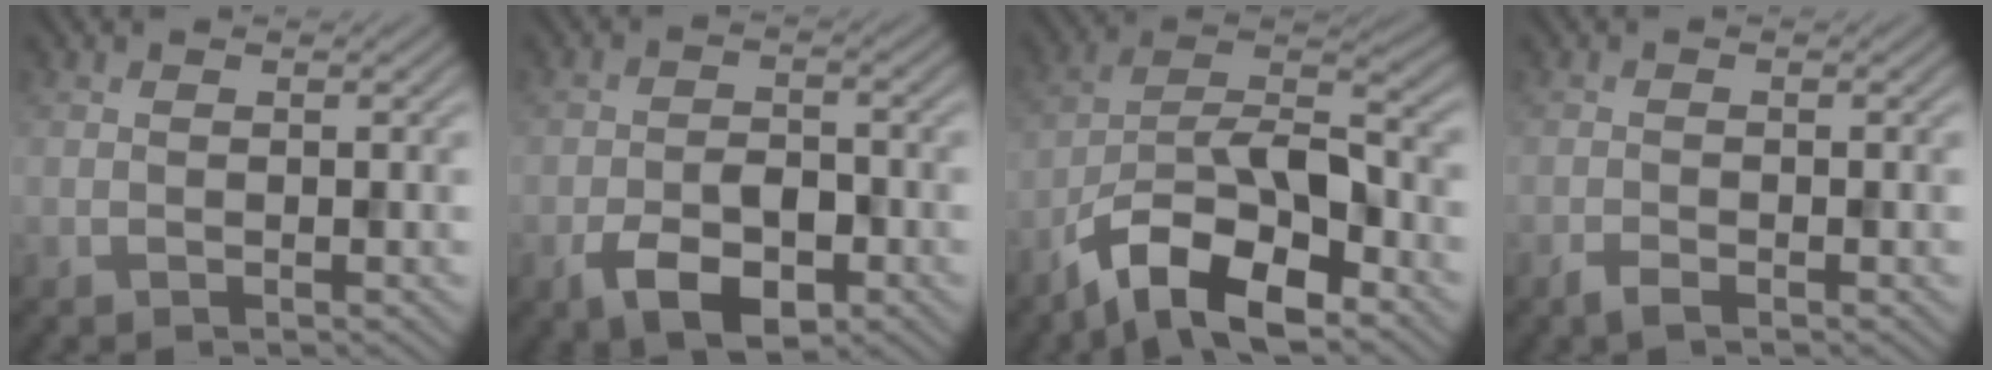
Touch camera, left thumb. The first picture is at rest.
{"total": 6.6, "force": [-3.2, 3.7, 4.4], "torque": [-0.075, -0.004, -0.064]}
{"total": 12.3, "force": [-7.6, 4.7, 8.4], "torque": [-0.148, -0.001, -0.156]}
{"total": 1.3, "force": [-1.0, 0.2, 0.8], "torque": [-0.018, -0.001, -0.021]}